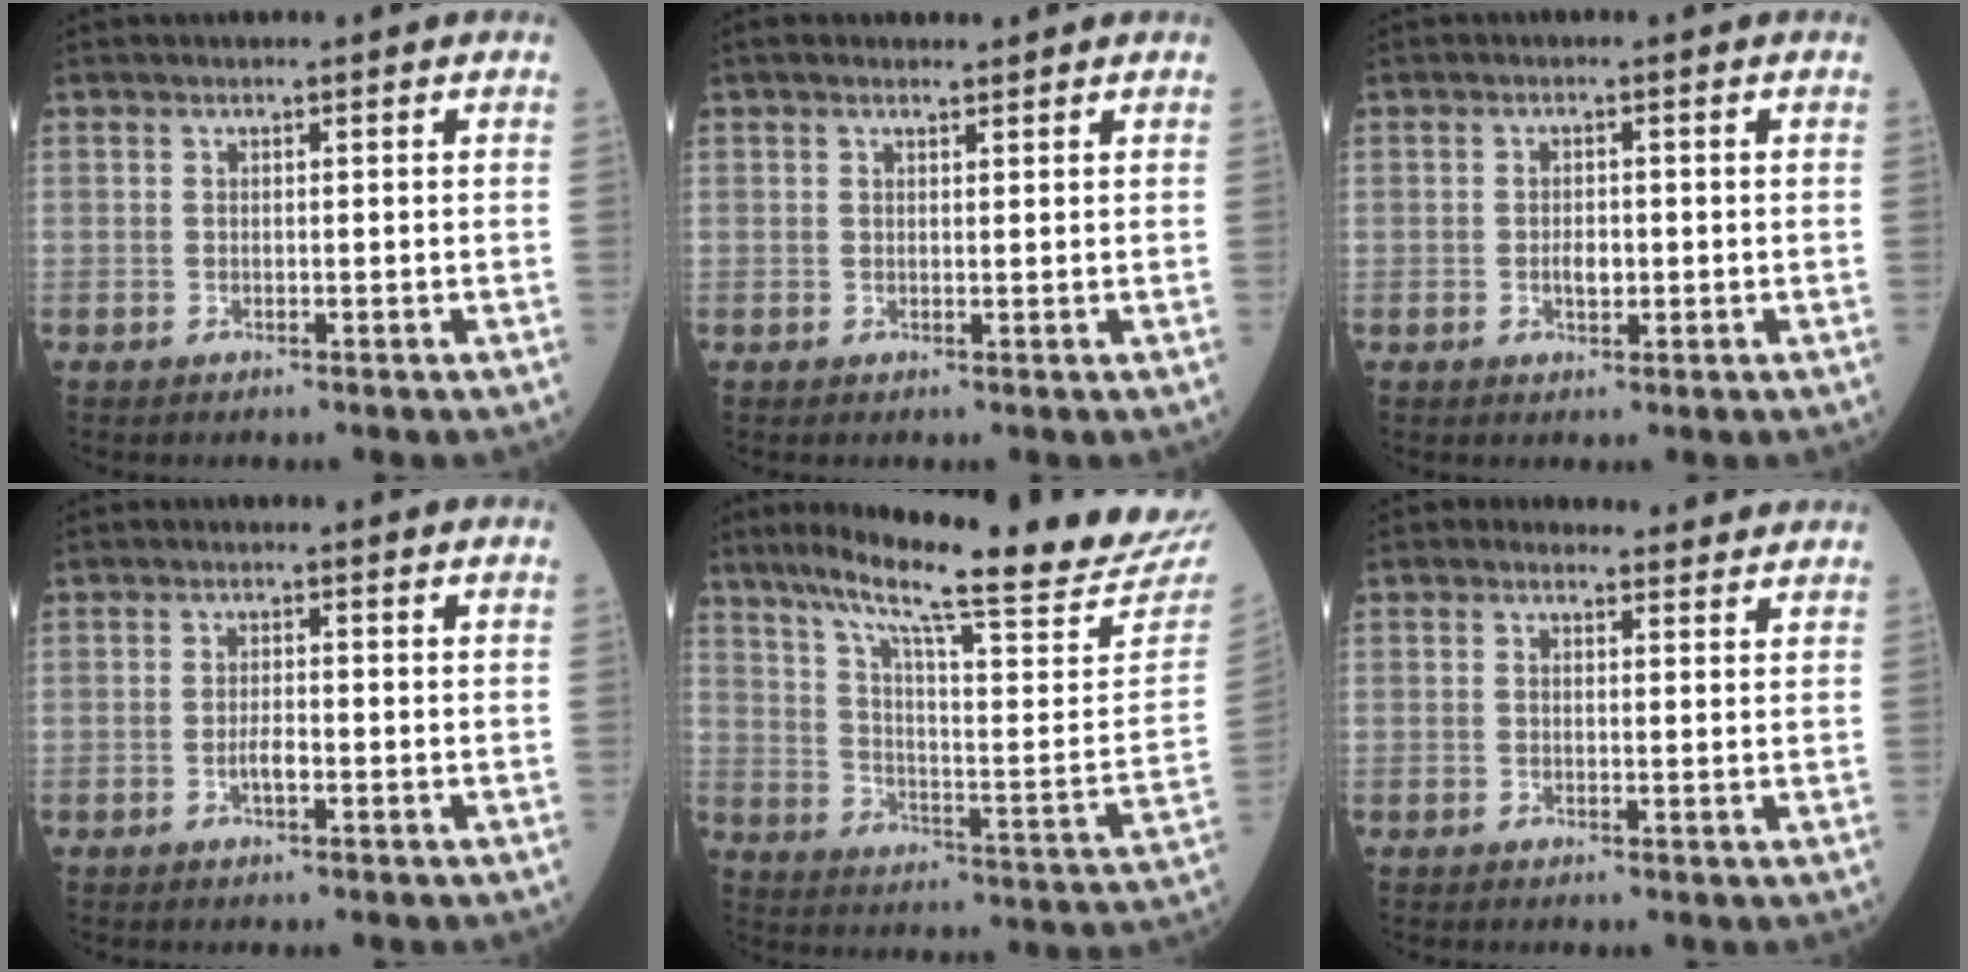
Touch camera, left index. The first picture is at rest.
{"total": 1.4, "force": [1.2, 0.5, 0.5], "torque": [-0.017, 0.012, 0.020]}
{"total": 2.1, "force": [-0.4, 1.1, 1.8], "torque": [-0.033, 0.001, -0.004]}
{"total": 1.9, "force": [-0.7, 0.5, 1.7], "torque": [-0.031, 0.002, -0.013]}
{"total": 26.7, "force": [23.3, 0.4, 13.0], "torque": [-0.207, -0.078, 0.308]}
{"total": 3.1, "force": [2.7, 1.5, 0.4], "torque": [-0.005, 0.014, 0.029]}